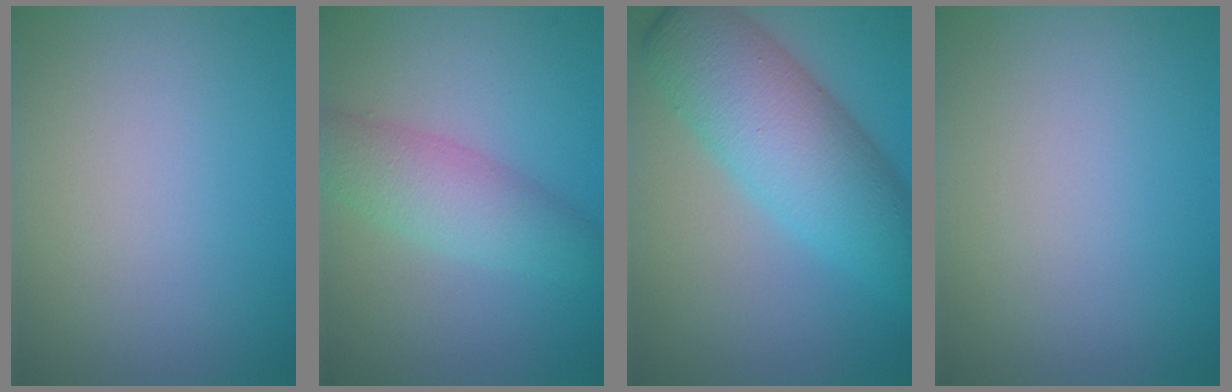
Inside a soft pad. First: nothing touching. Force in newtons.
{"total": 4.4, "press": 4.4, "slide": 0.1}
{"total": 8.4, "press": 8.4, "slide": 0.1}
{"total": 0.0}